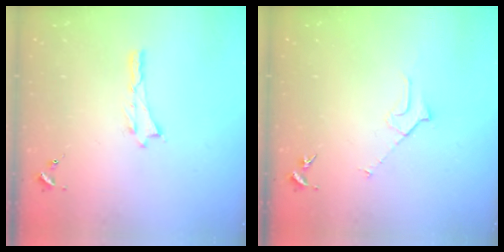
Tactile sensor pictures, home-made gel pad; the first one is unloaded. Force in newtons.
{"total": 2.3, "press": 2.3, "slide": 0.2}